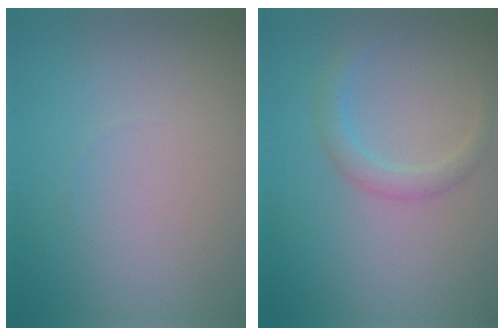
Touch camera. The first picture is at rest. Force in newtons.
{"total": 1.9, "press": 1.9, "slide": 0.2}